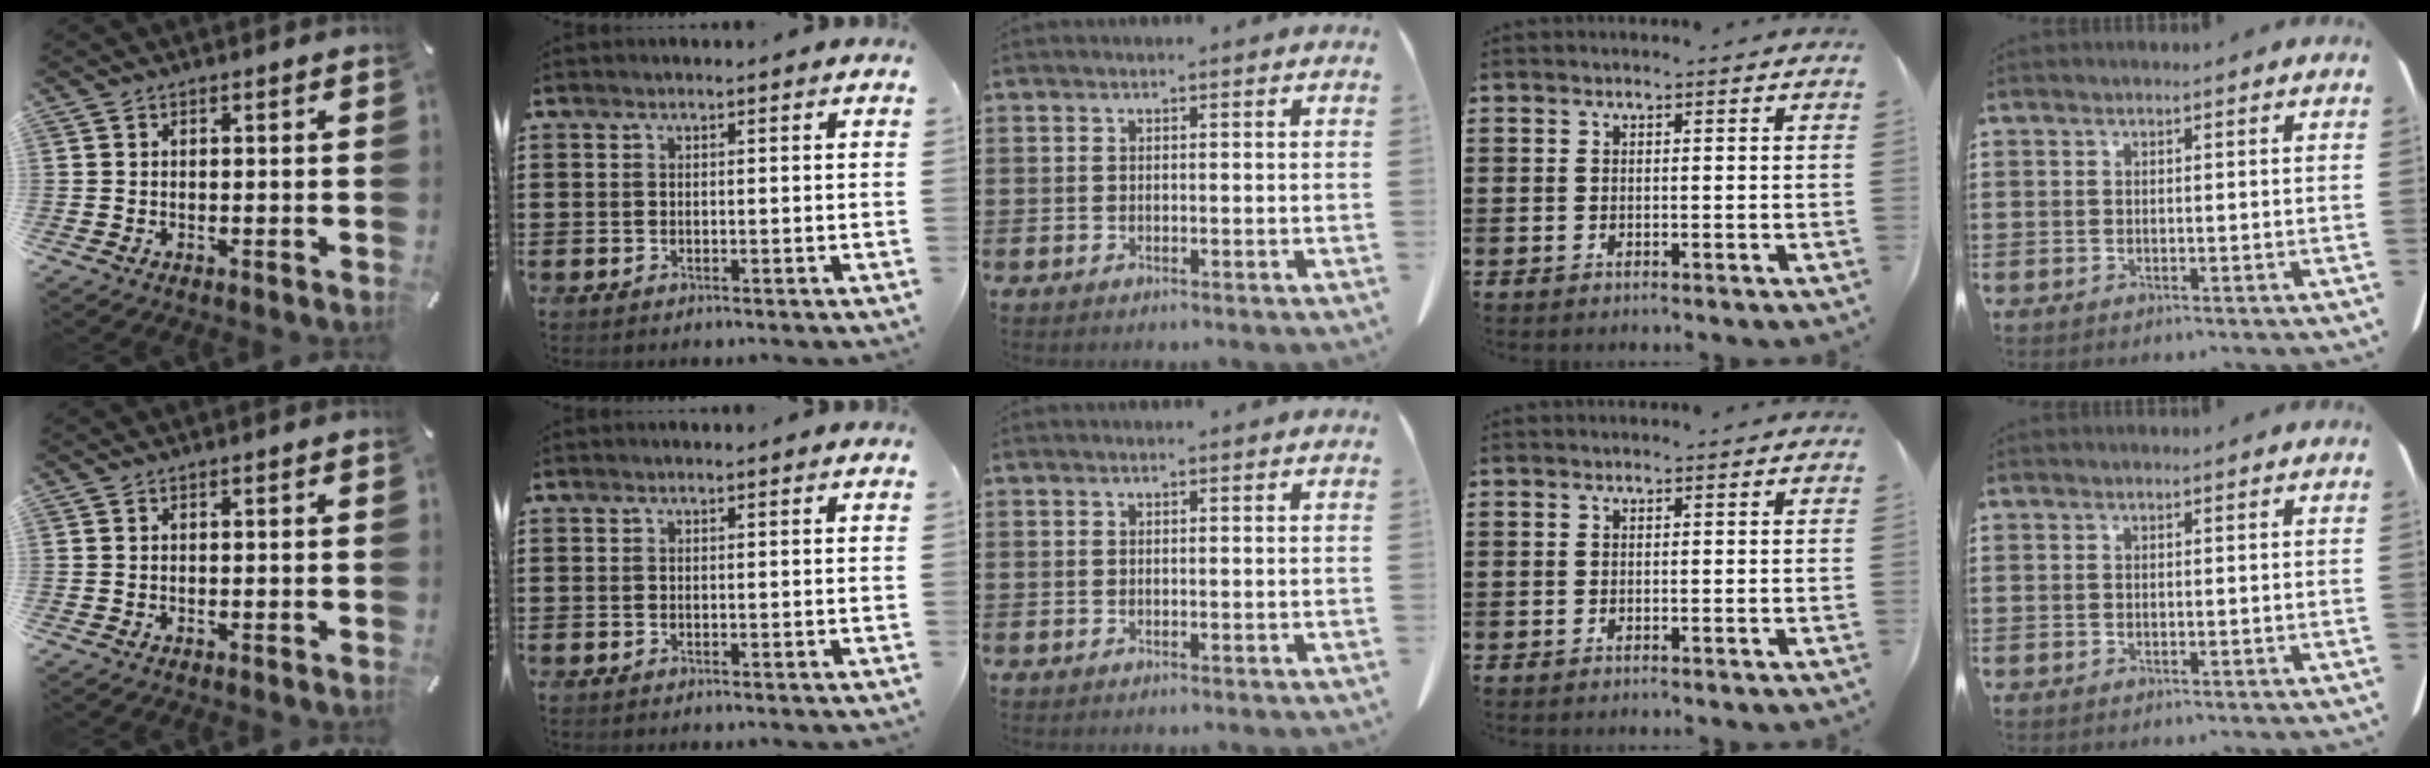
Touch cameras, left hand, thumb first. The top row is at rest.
{}